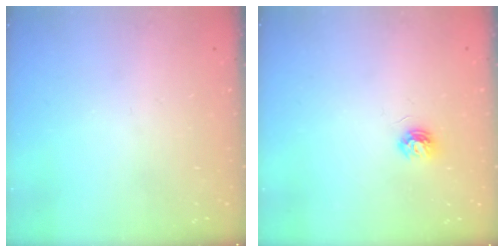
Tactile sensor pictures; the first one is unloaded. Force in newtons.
{"total": 4.7, "press": 4.6, "slide": 0.5}